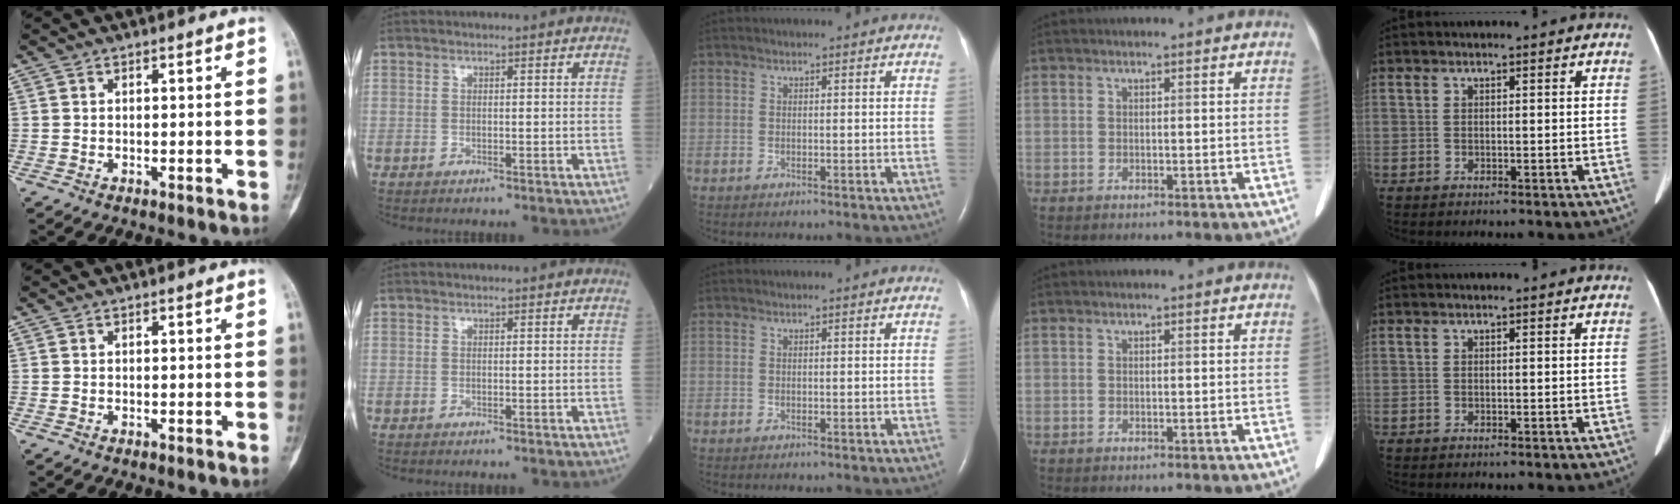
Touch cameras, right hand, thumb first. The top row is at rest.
{}